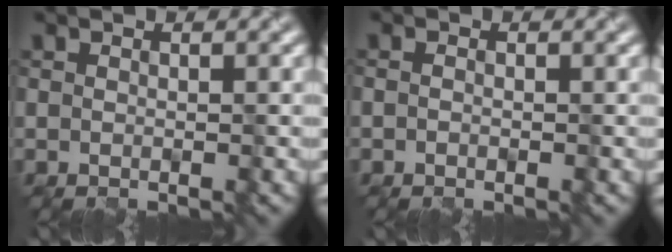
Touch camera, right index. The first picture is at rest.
{"total": 0.5, "force": [-0.3, 0.4, 0.3], "torque": [-0.005, -0.002, -0.004]}